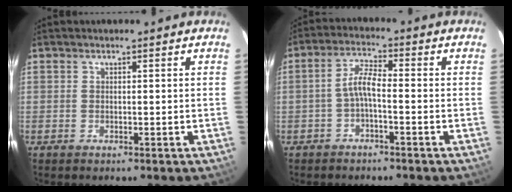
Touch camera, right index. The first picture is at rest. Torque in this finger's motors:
{"motor_torque": [0.61, -0.38, 0.49, 0.12]}